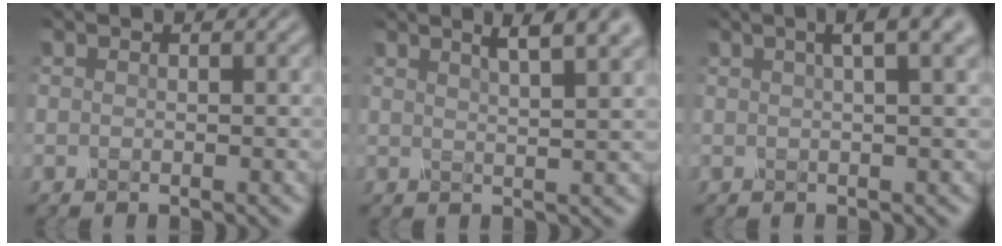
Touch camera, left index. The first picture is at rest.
{"total": 5.8, "force": [3.6, 1.8, 4.3], "torque": [-0.030, 0.028, 0.022]}
{"total": 4.8, "force": [2.4, 1.5, 3.9], "torque": [-0.041, 0.017, 0.015]}